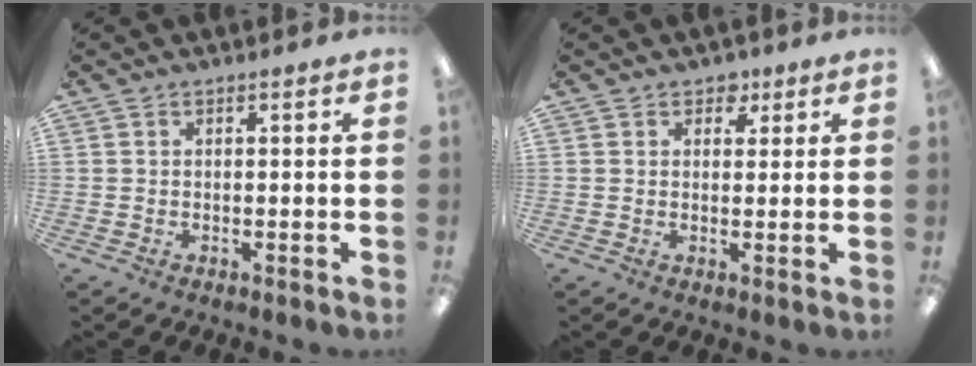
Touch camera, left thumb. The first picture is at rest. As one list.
[{"total": 3.0, "force": [1.8, 2.3, 0.7], "torque": [0.005, -0.003, 0.029]}]